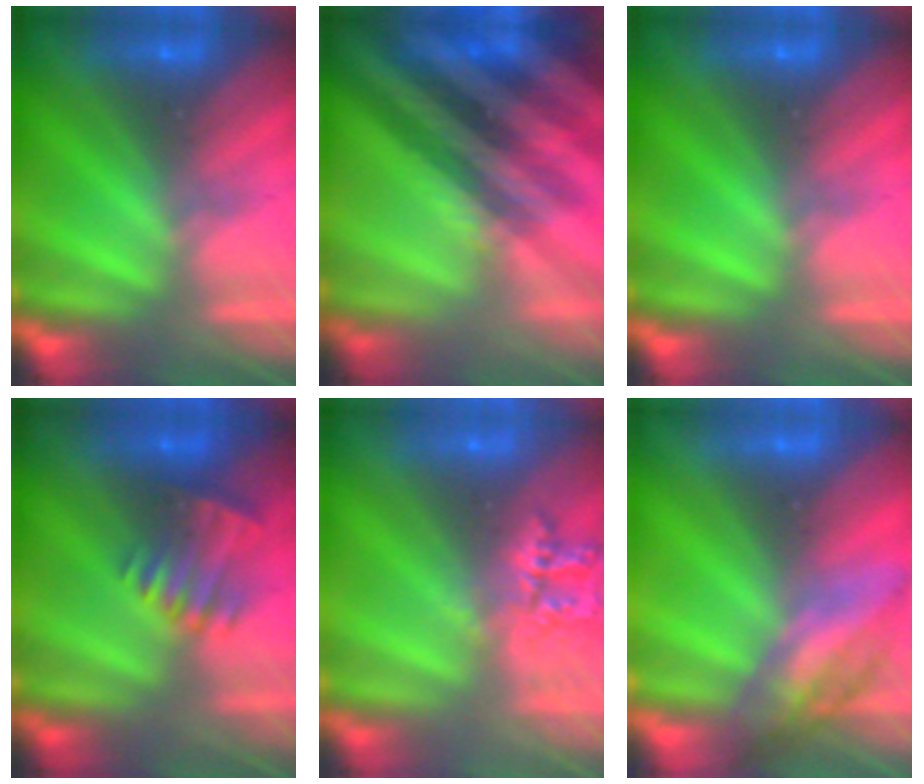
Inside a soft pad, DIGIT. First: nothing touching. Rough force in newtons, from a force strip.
{"total": 3.9}
{"total": 0.0}
{"total": 3.5}
{"total": 2.2}
{"total": 2.7}